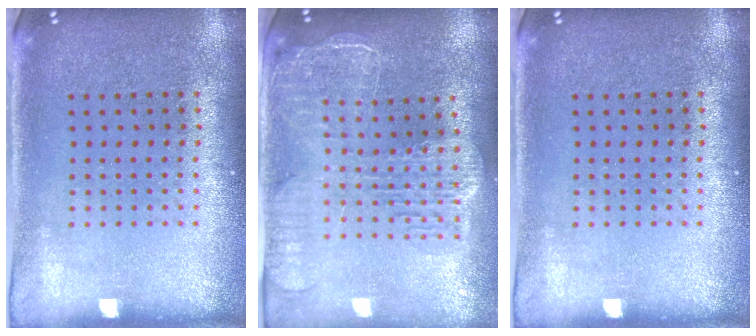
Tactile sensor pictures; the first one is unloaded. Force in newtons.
{"total": 2.5, "press": 2.2, "slide": 1.2}
{"total": 0.0}